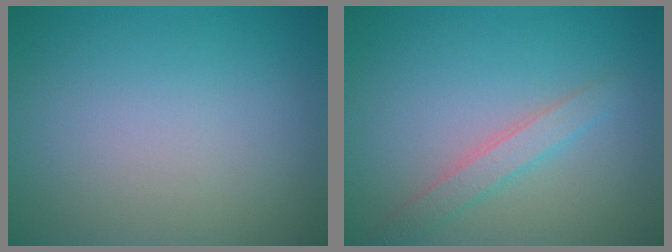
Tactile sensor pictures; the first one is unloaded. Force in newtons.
{"total": 2.0, "press": 2.0, "slide": 0.1}